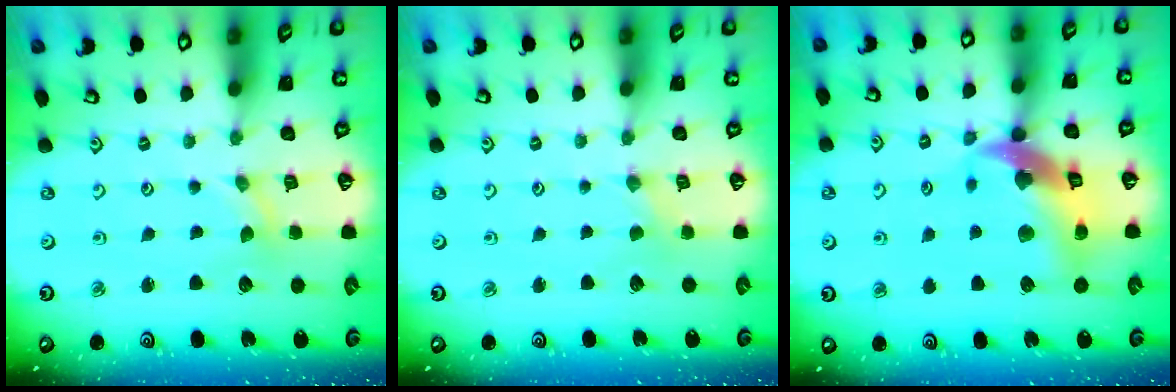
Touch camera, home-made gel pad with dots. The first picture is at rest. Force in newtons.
{"total": 0.0}
{"total": 16.1, "press": 16.0, "slide": 2.0}